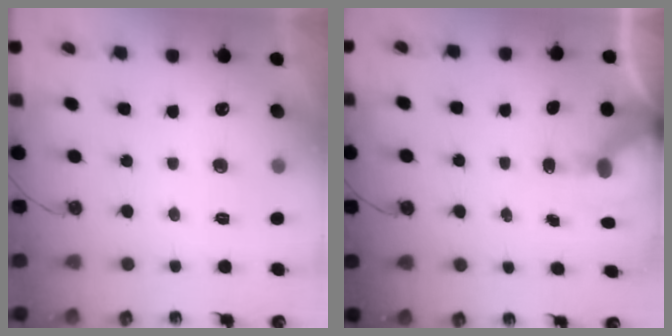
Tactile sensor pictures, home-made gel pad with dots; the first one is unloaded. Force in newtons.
{"total": 5.5, "press": 5.5, "slide": 0.7}